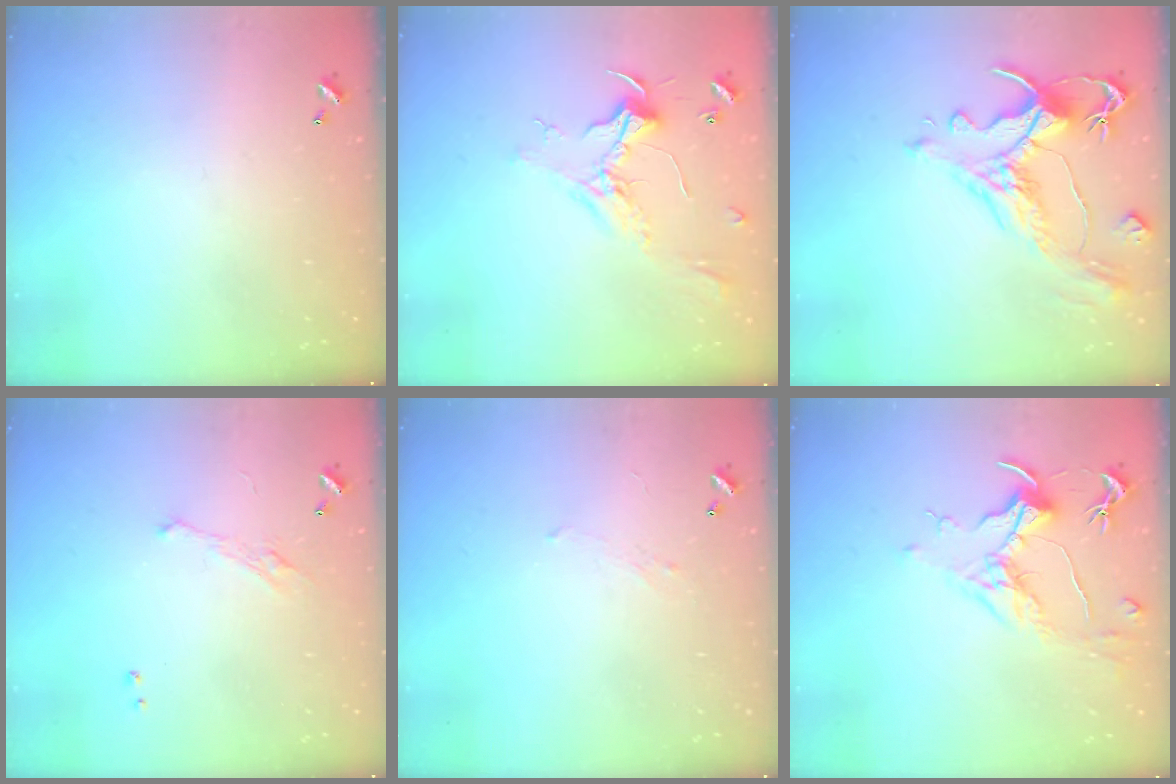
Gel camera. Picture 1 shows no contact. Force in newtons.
{"total": 2.4, "press": 2.3, "slide": 0.8}
{"total": 1.6, "press": 0.8, "slide": 1.4}
{"total": 2.0, "press": 1.9, "slide": 0.7}
{"total": 1.0, "press": 0.8, "slide": 0.5}
{"total": 1.6, "press": 1.4, "slide": 0.7}